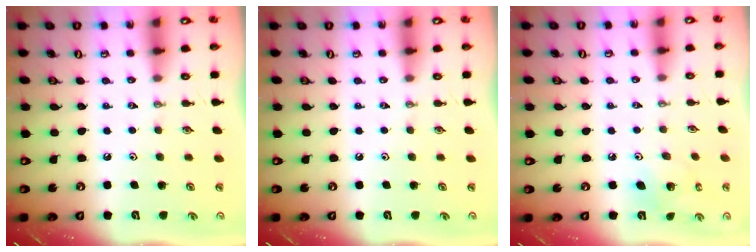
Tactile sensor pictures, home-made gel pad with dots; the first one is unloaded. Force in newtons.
{"total": 0.0}
{"total": 5.5, "press": 5.5, "slide": 0.3}